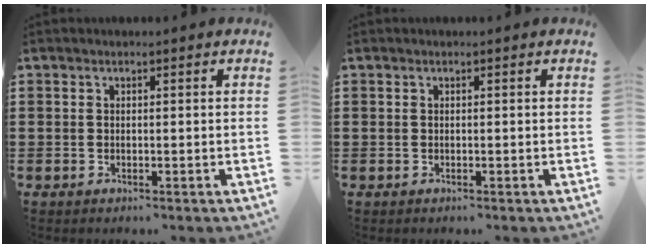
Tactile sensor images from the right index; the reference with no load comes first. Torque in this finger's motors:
{"motor_torque": [-1.11, 1.03, -0.75, -0.21]}